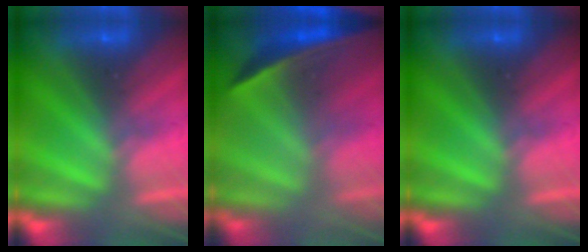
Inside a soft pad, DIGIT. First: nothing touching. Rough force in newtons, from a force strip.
{"total": 1.7}
{"total": 0.0}